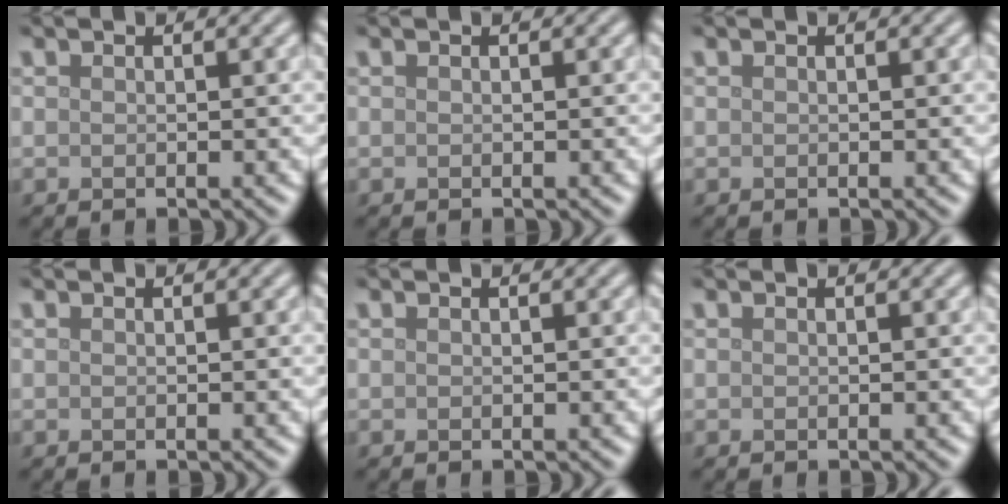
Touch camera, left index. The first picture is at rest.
{"total": 0.0}
{"total": 0.0}
{"total": 0.0}
{"total": 0.0}
{"total": 0.0}